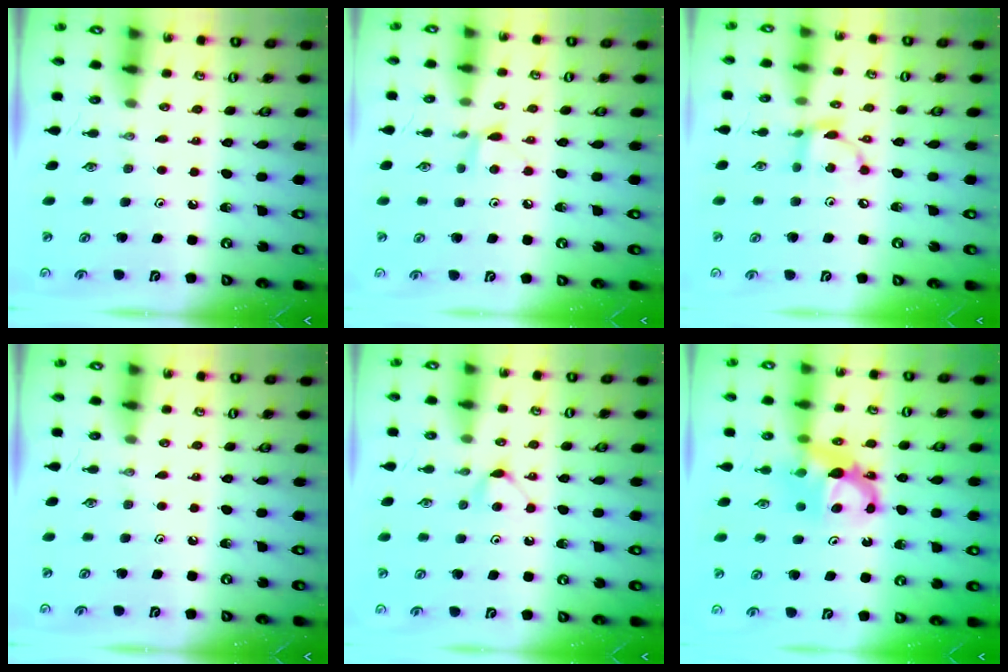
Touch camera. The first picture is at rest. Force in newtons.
{"total": 6.4, "press": 6.4, "slide": 0.7}
{"total": 9.6, "press": 9.6, "slide": 0.6}
{"total": 0.0}
{"total": 4.6, "press": 4.5, "slide": 0.5}
{"total": 7.2, "press": 7.2, "slide": 0.4}